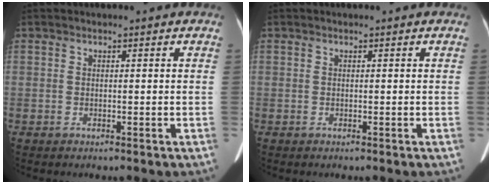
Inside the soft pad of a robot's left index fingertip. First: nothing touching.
{"total": 0.0}